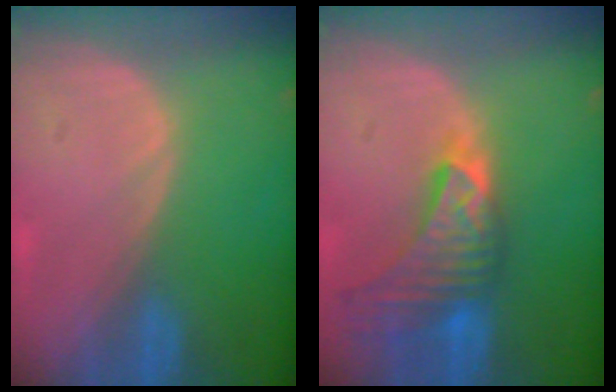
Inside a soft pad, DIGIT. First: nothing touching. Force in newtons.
{"total": 9.1, "press": 8.2, "slide": 3.9}